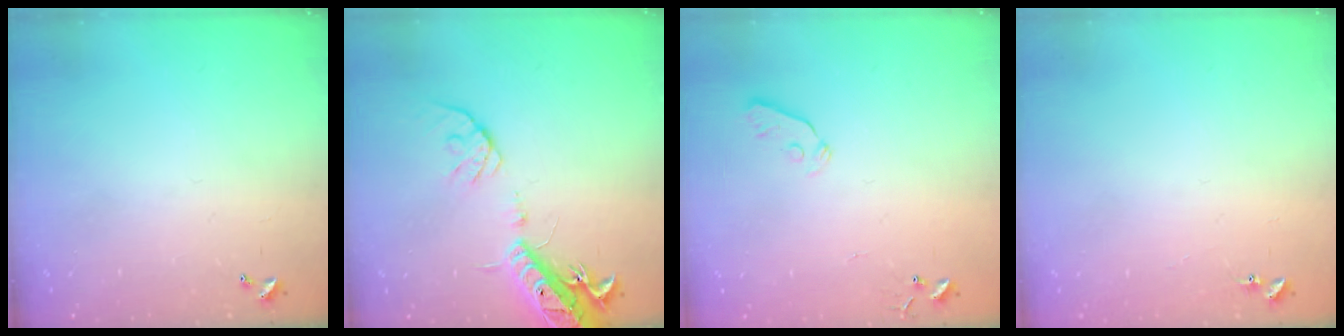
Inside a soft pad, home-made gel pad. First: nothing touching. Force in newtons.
{"total": 16.0, "press": 15.7, "slide": 3.3}
{"total": 3.3, "press": 3.2, "slide": 0.7}
{"total": 5.4, "press": 5.4, "slide": 0.6}